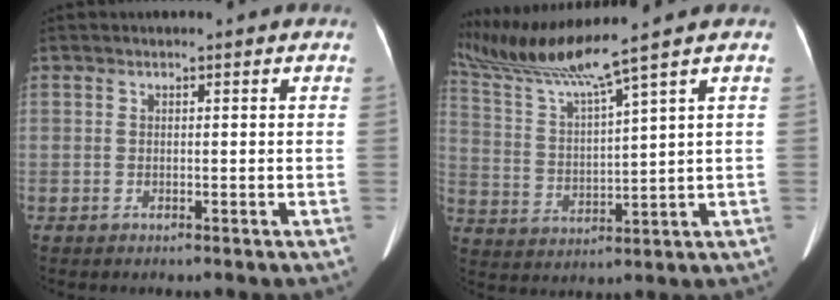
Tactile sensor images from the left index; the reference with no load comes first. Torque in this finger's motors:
{"motor_torque": [-0.34, -0.48, -0.01, 0.02]}